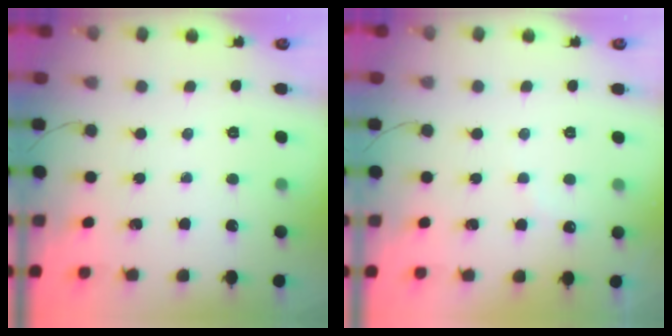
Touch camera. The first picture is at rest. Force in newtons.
{"total": 5.3, "press": 5.2, "slide": 0.9}